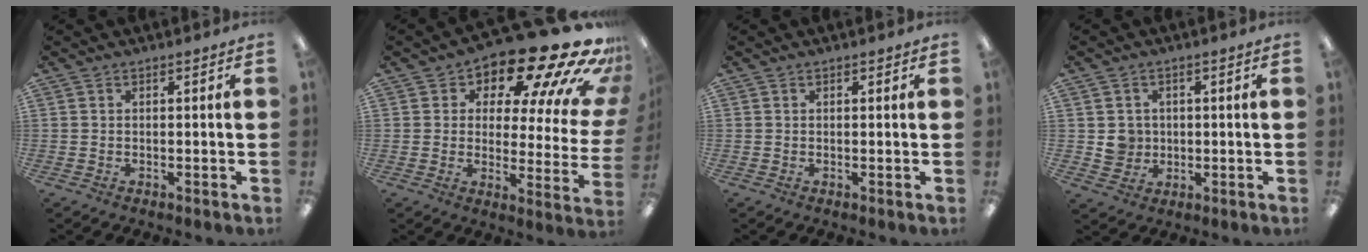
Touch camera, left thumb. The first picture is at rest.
{"total": 21.1, "force": [15.5, 6.6, 12.6], "torque": [-0.180, -0.117, 0.250]}
{"total": 0.6, "force": [0.2, 0.2, 0.5], "torque": [-0.003, -0.001, 0.002]}
{"total": 4.6, "force": [0.4, 4.5, 0.7], "torque": [-0.007, 0.005, 0.007]}